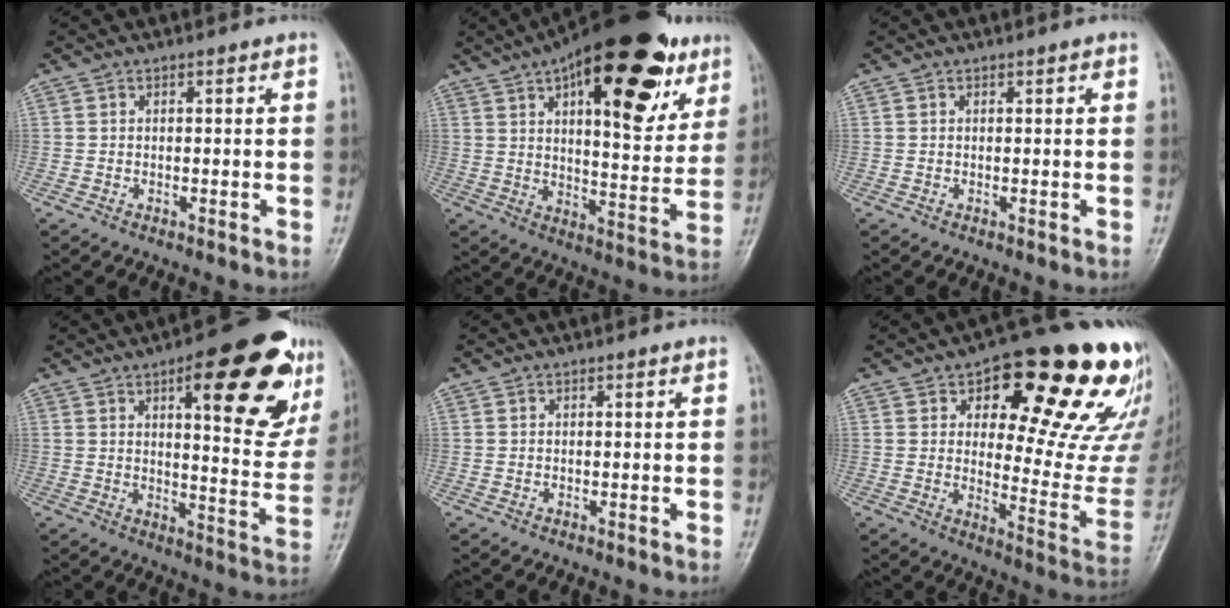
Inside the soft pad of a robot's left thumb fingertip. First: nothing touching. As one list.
[{"total": 28.4, "force": [14.6, 11.5, 21.4], "torque": [-0.281, -0.019, 0.216]}, {"total": 0.6, "force": [0.3, 0.4, 0.4], "torque": [0.001, 0.000, 0.002]}, {"total": 21.8, "force": [9.9, 7.2, 18.0], "torque": [-0.197, -0.030, 0.130]}, {"total": 0.0}, {"total": 26.7, "force": [14.7, 9.9, 19.9], "torque": [-0.204, -0.056, 0.200]}]